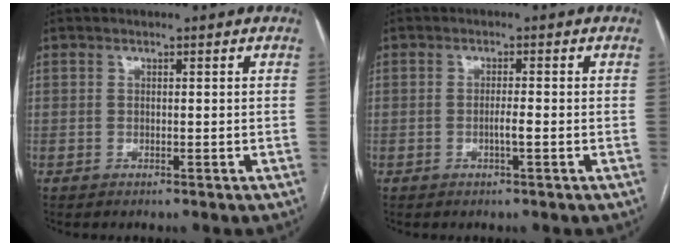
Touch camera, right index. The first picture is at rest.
{"total": 1.6, "force": [-0.5, 0.0, 1.5], "torque": [-0.029, -0.001, -0.009]}